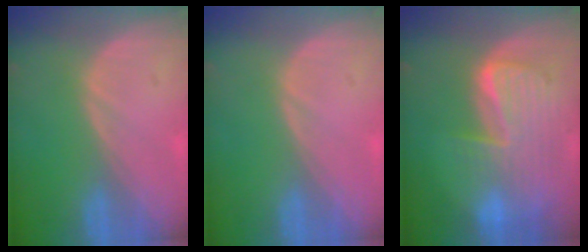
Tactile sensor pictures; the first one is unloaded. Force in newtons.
{"total": 0.0}
{"total": 9.9, "press": 8.5, "slide": 5.1}